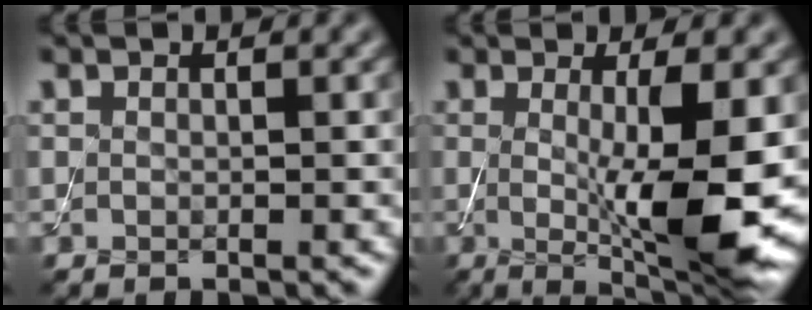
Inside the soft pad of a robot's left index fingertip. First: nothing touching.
{"total": 9.2, "force": [-0.7, 1.9, 9.0], "torque": [-0.133, -0.022, -0.001]}